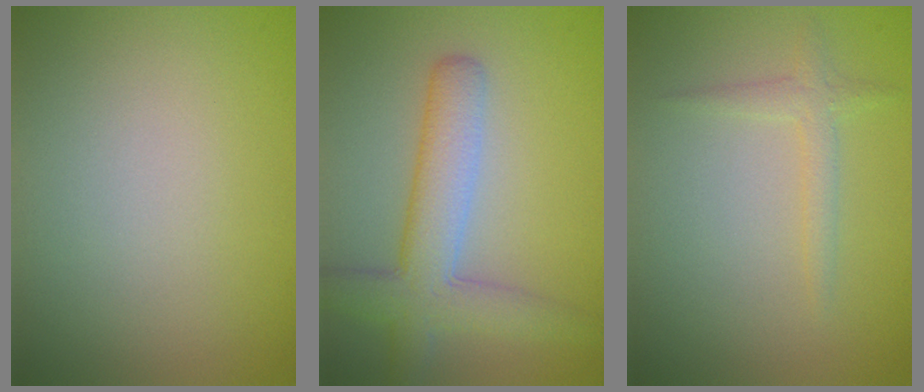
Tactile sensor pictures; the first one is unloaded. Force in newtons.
{"total": 4.9, "press": 4.9, "slide": 0.2}
{"total": 1.4, "press": 1.4, "slide": 0.1}